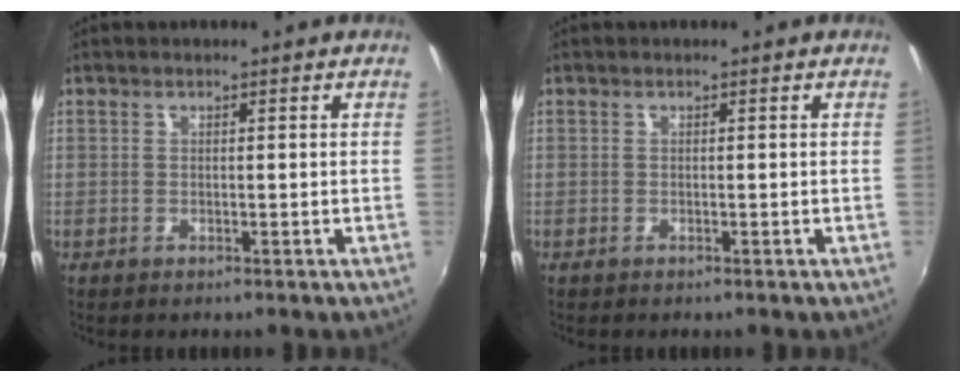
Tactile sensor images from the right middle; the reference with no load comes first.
{"total": 0.0}